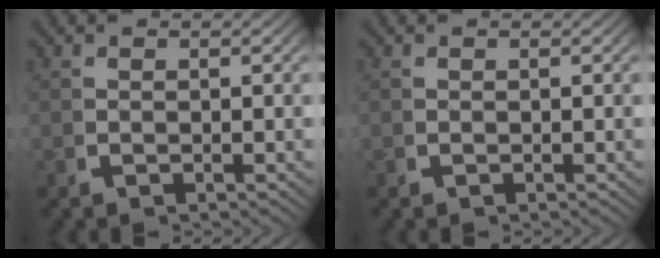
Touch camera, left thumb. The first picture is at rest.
{"total": 0.0}